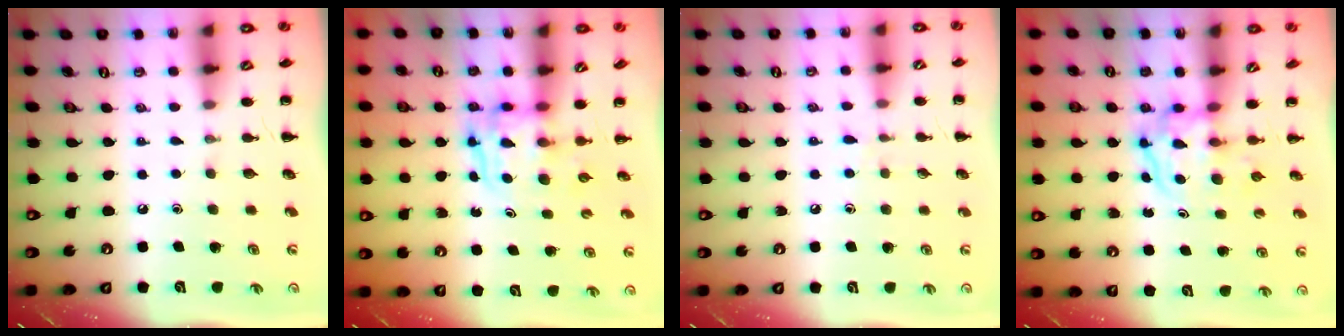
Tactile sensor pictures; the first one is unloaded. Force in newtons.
{"total": 3.5, "press": 3.5, "slide": 0.3}
{"total": 5.4, "press": 4.9, "slide": 2.4}
{"total": 3.8, "press": 3.8, "slide": 0.4}